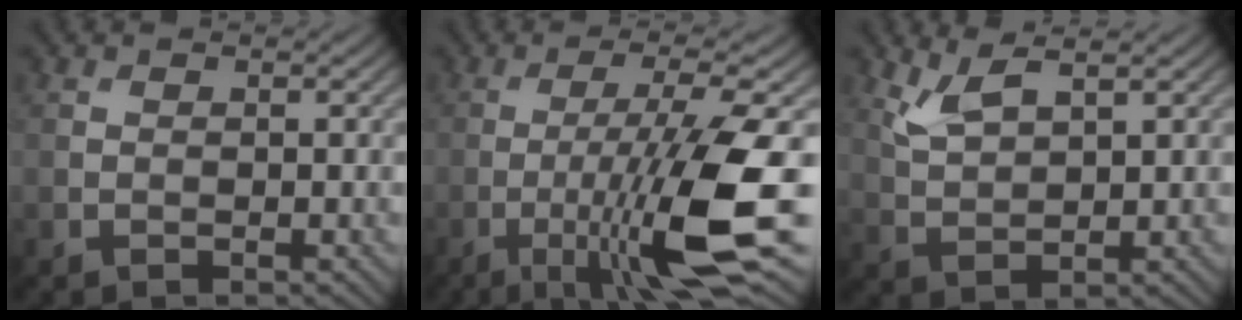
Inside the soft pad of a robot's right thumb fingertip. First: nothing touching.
{"total": 13.4, "force": [-4.1, 2.0, 12.6], "torque": [-0.194, 0.001, -0.075]}
{"total": 4.2, "force": [2.8, 1.0, 3.0], "torque": [-0.080, 0.003, 0.067]}